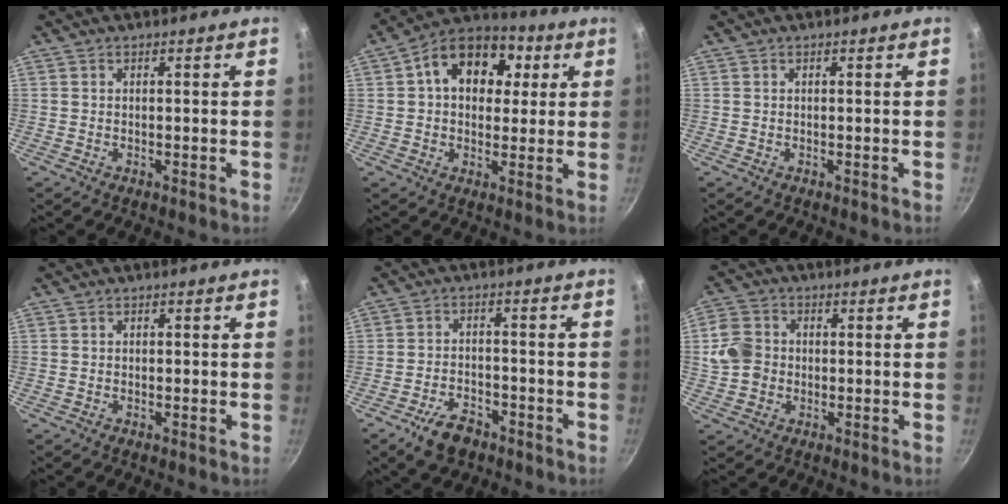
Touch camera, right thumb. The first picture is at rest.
{"total": 14.8, "force": [3.8, 10.7, 9.5], "torque": [-0.114, 0.016, 0.041]}
{"total": 0.0}
{"total": 0.0}
{"total": 7.2, "force": [-4.7, 3.9, 3.9], "torque": [-0.062, 0.031, -0.077]}
{"total": 7.4, "force": [-0.4, 6.5, 3.6], "torque": [-0.049, 0.009, -0.018]}